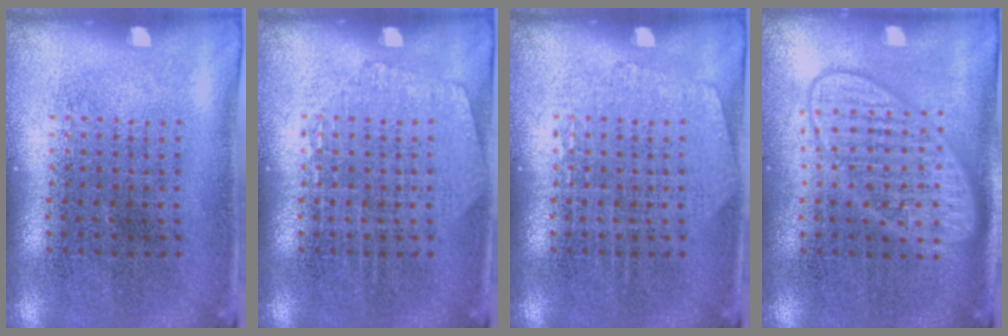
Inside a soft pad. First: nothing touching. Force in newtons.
{"total": 1.0, "press": 1.0, "slide": 0.1}
{"total": 1.0, "press": 1.0, "slide": 0.1}
{"total": 2.9, "press": 2.9, "slide": 0.4}